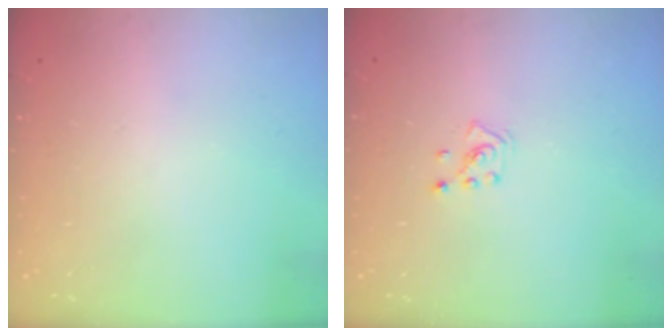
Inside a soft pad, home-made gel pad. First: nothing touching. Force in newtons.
{"total": 2.7, "press": 2.7, "slide": 0.5}